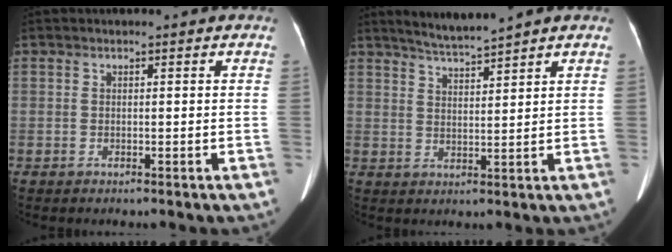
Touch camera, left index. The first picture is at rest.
{"total": 4.5, "force": [4.1, -1.1, 1.4], "torque": [-0.033, -0.005, 0.079]}